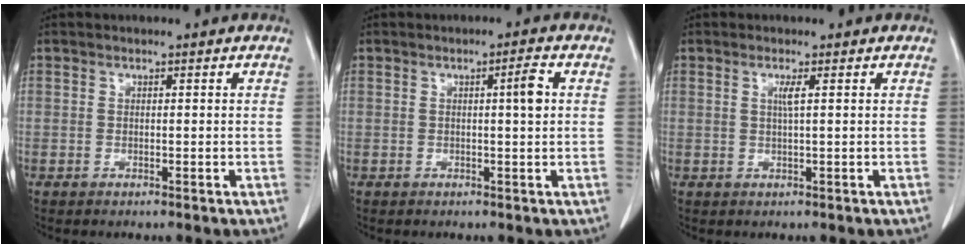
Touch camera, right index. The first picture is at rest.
{"total": 2.6, "force": [0.5, -0.1, 2.6], "torque": [-0.041, 0.002, 0.009]}
{"total": 1.5, "force": [0.4, -0.3, 1.4], "torque": [-0.031, -0.001, 0.009]}